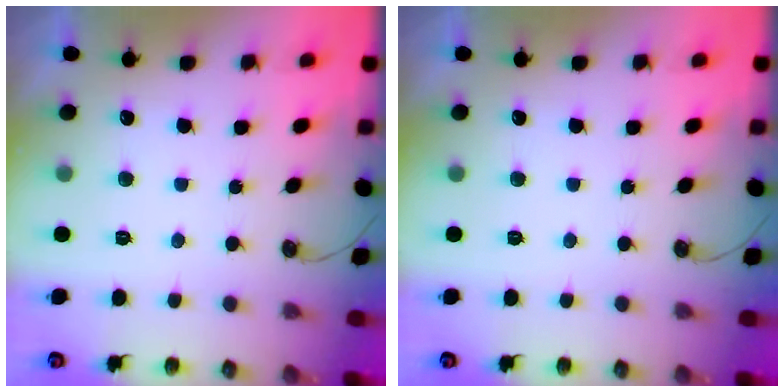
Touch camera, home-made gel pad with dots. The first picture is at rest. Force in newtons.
{"total": 0.0}